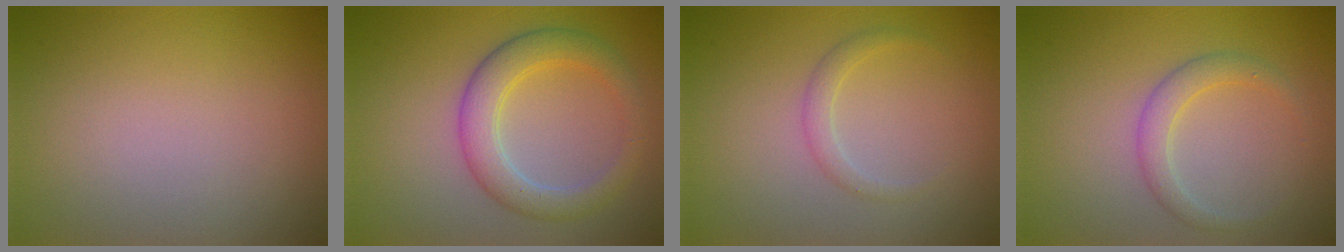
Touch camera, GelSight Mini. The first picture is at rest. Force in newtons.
{"total": 4.3, "press": 4.3, "slide": 0.2}
{"total": 1.3, "press": 1.3, "slide": 0.0}
{"total": 2.0, "press": 2.0, "slide": 0.2}